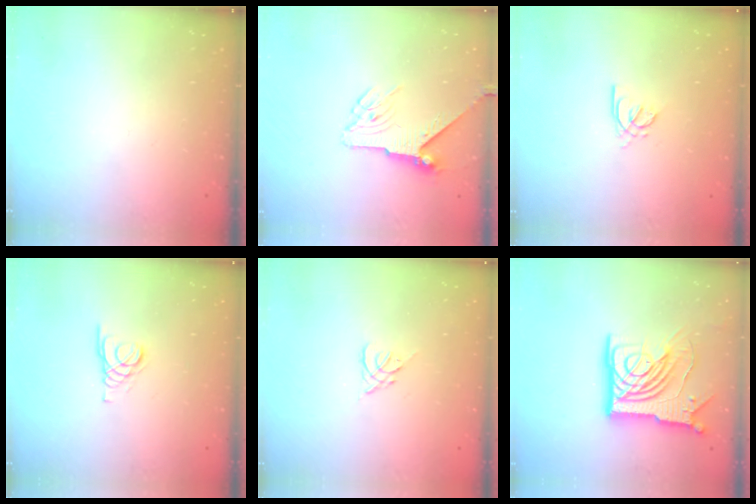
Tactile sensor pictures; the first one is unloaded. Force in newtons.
{"total": 6.0, "press": 6.0, "slide": 0.7}
{"total": 2.4, "press": 2.4, "slide": 0.6}
{"total": 1.4, "press": 1.4, "slide": 0.2}
{"total": 1.3, "press": 1.2, "slide": 0.6}
{"total": 20.4, "press": 20.2, "slide": 2.3}